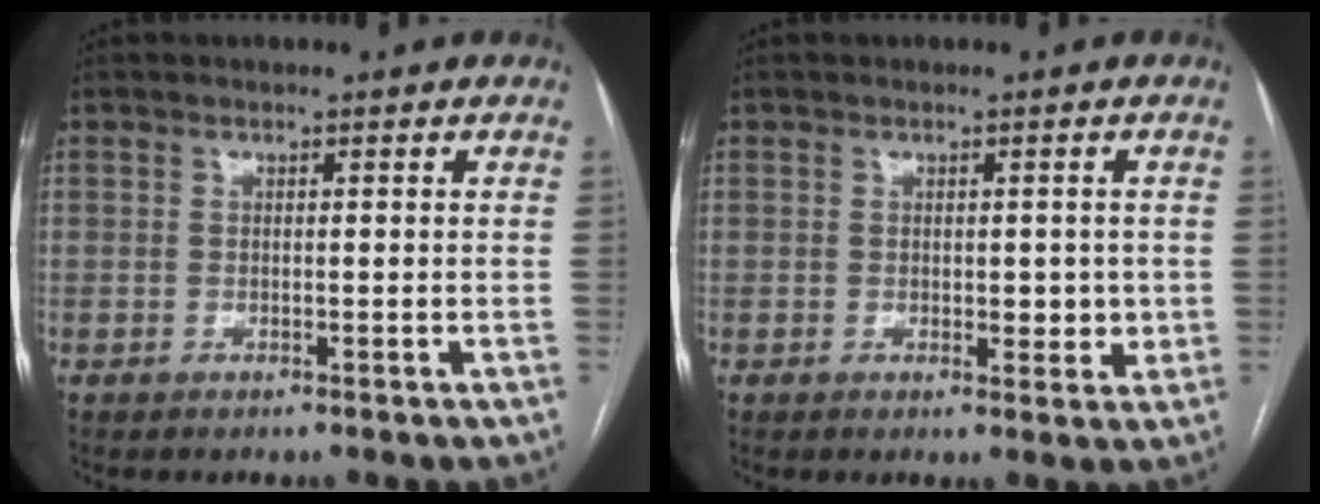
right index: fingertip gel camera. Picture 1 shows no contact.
{"total": 3.1, "force": [0.1, 1.9, 2.5], "torque": [-0.026, 0.000, 0.006]}